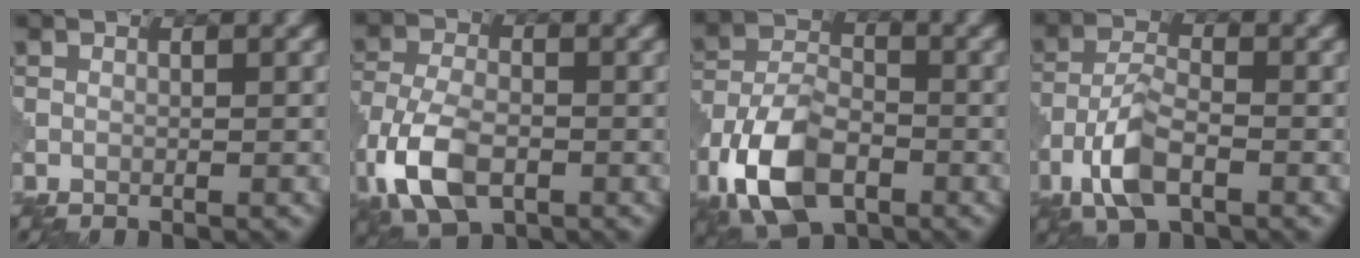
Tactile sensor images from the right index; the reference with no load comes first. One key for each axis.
{"total": 7.6, "fx": -3.4, "fy": 4.1, "fz": 5.4, "tx": -0.122, "ty": -0.008, "tz": -0.073}
{"total": 9.7, "fx": -4.8, "fy": 5.2, "fz": 6.6, "tx": -0.139, "ty": -0.004, "tz": -0.097}
{"total": 5.3, "fx": -2.7, "fy": 2.3, "fz": 4.0, "tx": -0.085, "ty": 0.000, "tz": -0.058}